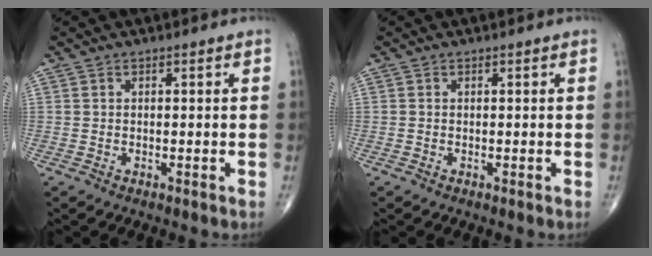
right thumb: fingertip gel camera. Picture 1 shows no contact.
{"total": 0.0}